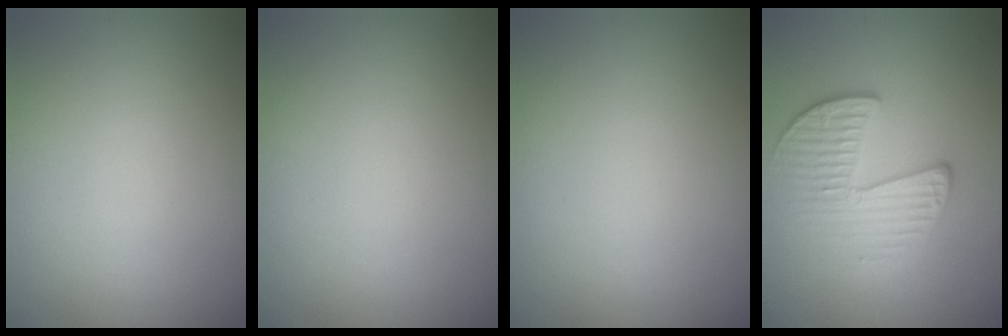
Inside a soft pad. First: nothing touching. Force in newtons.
{"total": 0.0}
{"total": 0.0}
{"total": 3.3, "press": 2.9, "slide": 1.6}